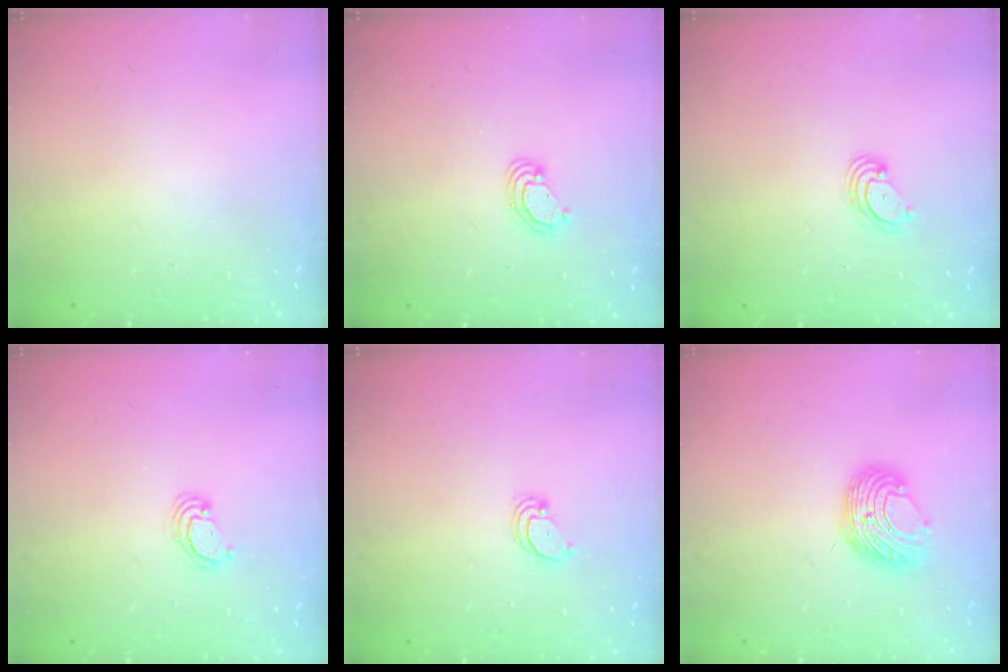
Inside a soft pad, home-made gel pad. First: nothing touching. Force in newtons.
{"total": 3.9, "press": 3.8, "slide": 0.4}
{"total": 3.2, "press": 3.2, "slide": 0.4}
{"total": 2.5, "press": 2.5, "slide": 0.3}
{"total": 2.3, "press": 2.3, "slide": 0.2}
{"total": 9.7, "press": 9.7, "slide": 1.0}